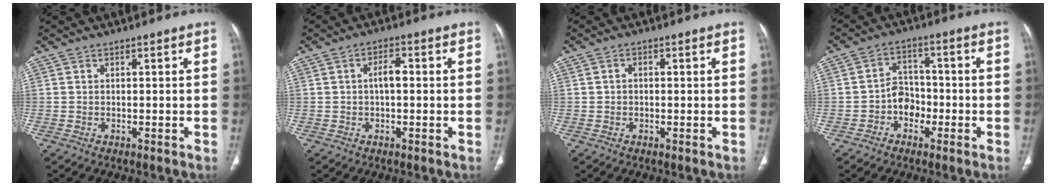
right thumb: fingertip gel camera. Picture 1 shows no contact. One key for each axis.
{"total": 3.1, "fx": 0.0, "fy": 1.5, "fz": 2.7, "tx": -0.046, "ty": 0.010, "tz": -0.002}
{"total": 1.1, "fx": 0.0, "fy": 0.9, "fz": 0.6, "tx": -0.006, "ty": 0.005, "tz": -0.002}
{"total": 5.5, "fx": -2.1, "fy": 4.5, "fz": 2.4, "tx": -0.009, "ty": 0.026, "tz": -0.044}